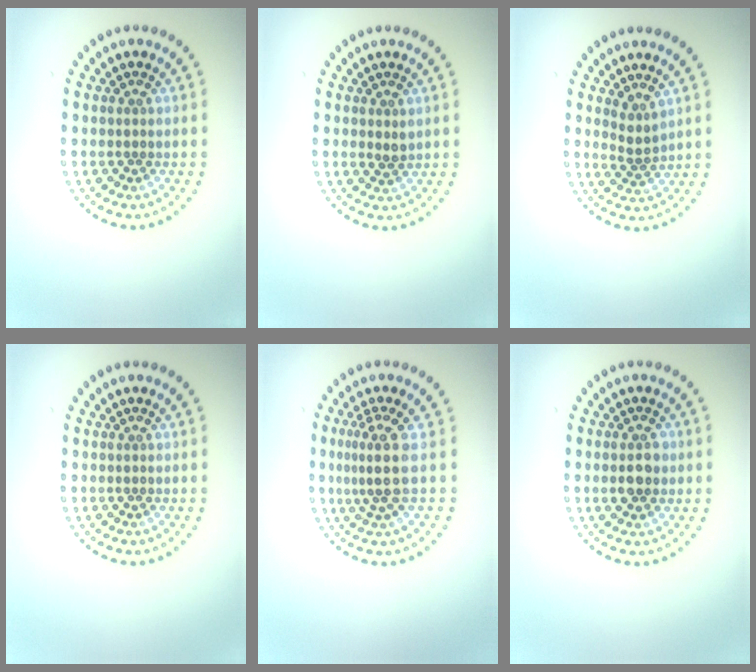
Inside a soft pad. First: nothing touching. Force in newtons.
{"total": 0.8, "press": 0.8, "slide": 0.3}
{"total": 1.7, "press": 1.1, "slide": 1.3}
{"total": 0.0}
{"total": 3.1, "press": 2.1, "slide": 2.3}
{"total": 2.5, "press": 2.5, "slide": 0.2}